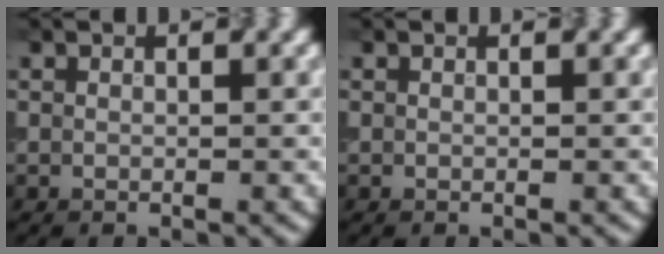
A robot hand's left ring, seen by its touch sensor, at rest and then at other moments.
{"total": 0.0}